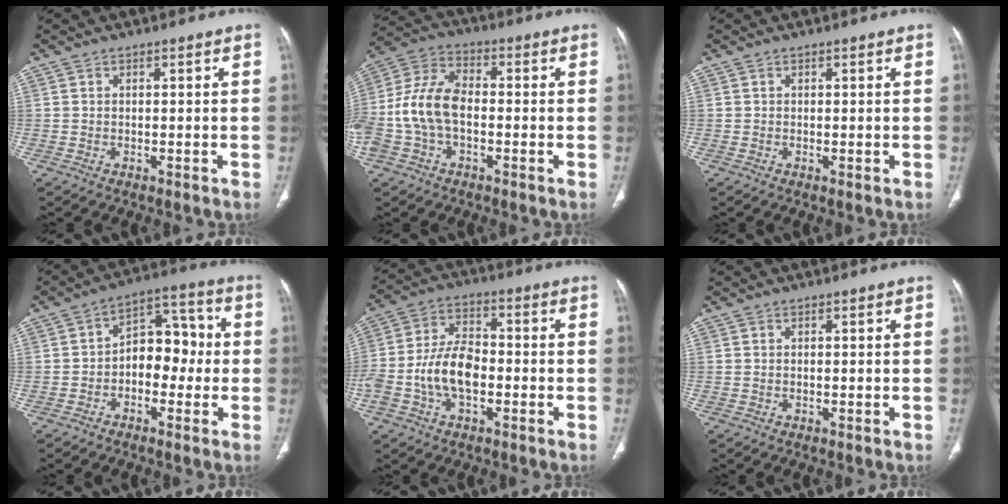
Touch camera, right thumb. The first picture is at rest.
{"total": 12.7, "force": [-1.9, 7.9, 9.7], "torque": [-0.209, 0.037, -0.042]}
{"total": 0.0}
{"total": 9.9, "force": [-1.1, 6.6, 7.2], "torque": [-0.061, 0.042, -0.033]}
{"total": 11.0, "force": [-2.8, 6.4, 8.5], "torque": [-0.167, 0.033, -0.057]}
{"total": 0.0}